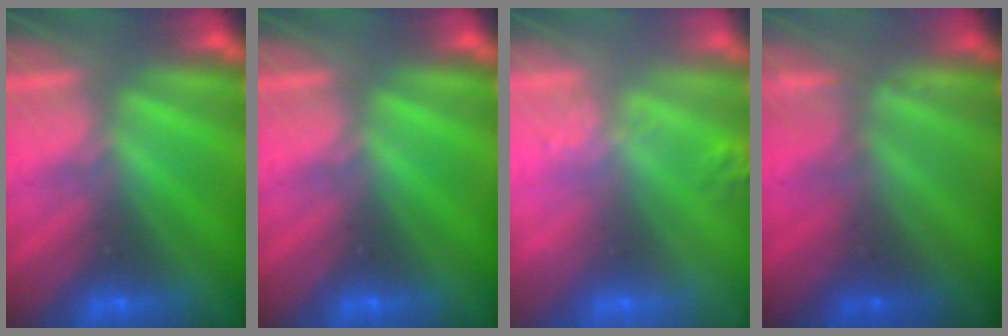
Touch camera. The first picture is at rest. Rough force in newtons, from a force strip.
{"total": 0.0}
{"total": 2.7}
{"total": 2.3}